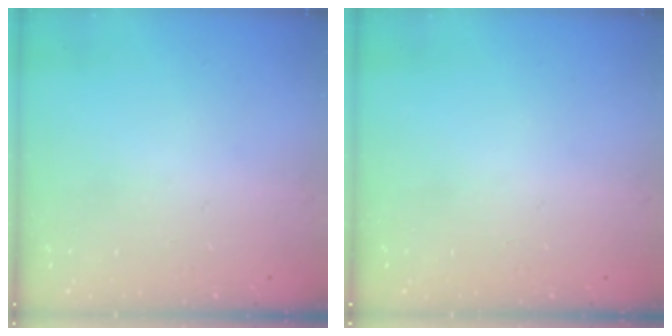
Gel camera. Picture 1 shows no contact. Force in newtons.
{"total": 0.0}